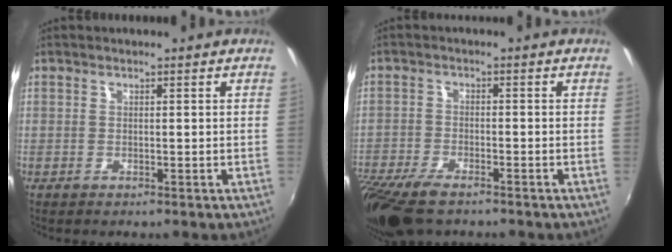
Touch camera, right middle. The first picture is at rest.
{"total": 12.3, "force": [-9.2, 4.2, 6.9], "torque": [-0.170, -0.050, -0.171]}